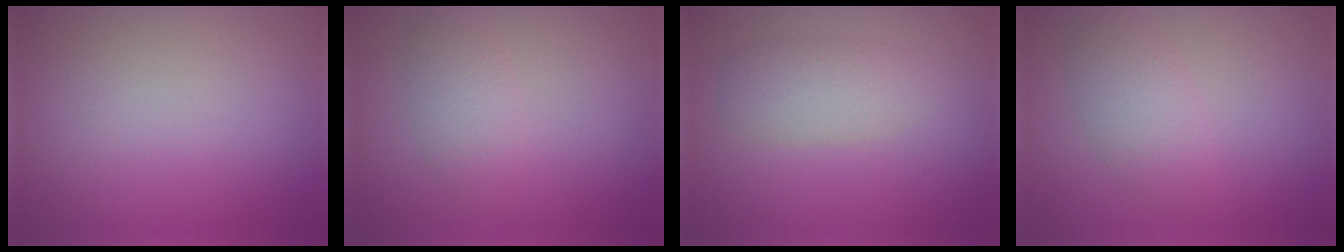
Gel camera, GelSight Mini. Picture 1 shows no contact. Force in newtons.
{"total": 2.4, "press": 2.4, "slide": 0.1}
{"total": 2.8, "press": 2.8, "slide": 0.2}
{"total": 3.1, "press": 3.1, "slide": 0.2}